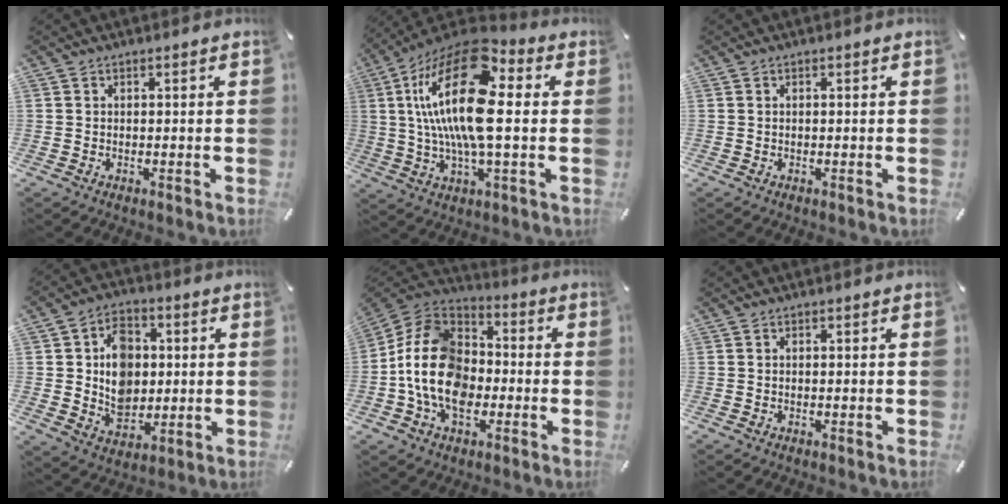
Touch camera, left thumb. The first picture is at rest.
{"total": 24.1, "force": [3.5, 10.1, 21.6], "torque": [-0.443, -0.011, 0.053]}
{"total": 0.0}
{"total": 11.8, "force": [1.2, 9.7, 6.7], "torque": [-0.105, 0.009, 0.023]}
{"total": 15.8, "force": [-4.2, 11.9, 9.5], "torque": [-0.197, 0.030, -0.082]}
{"total": 0.0}